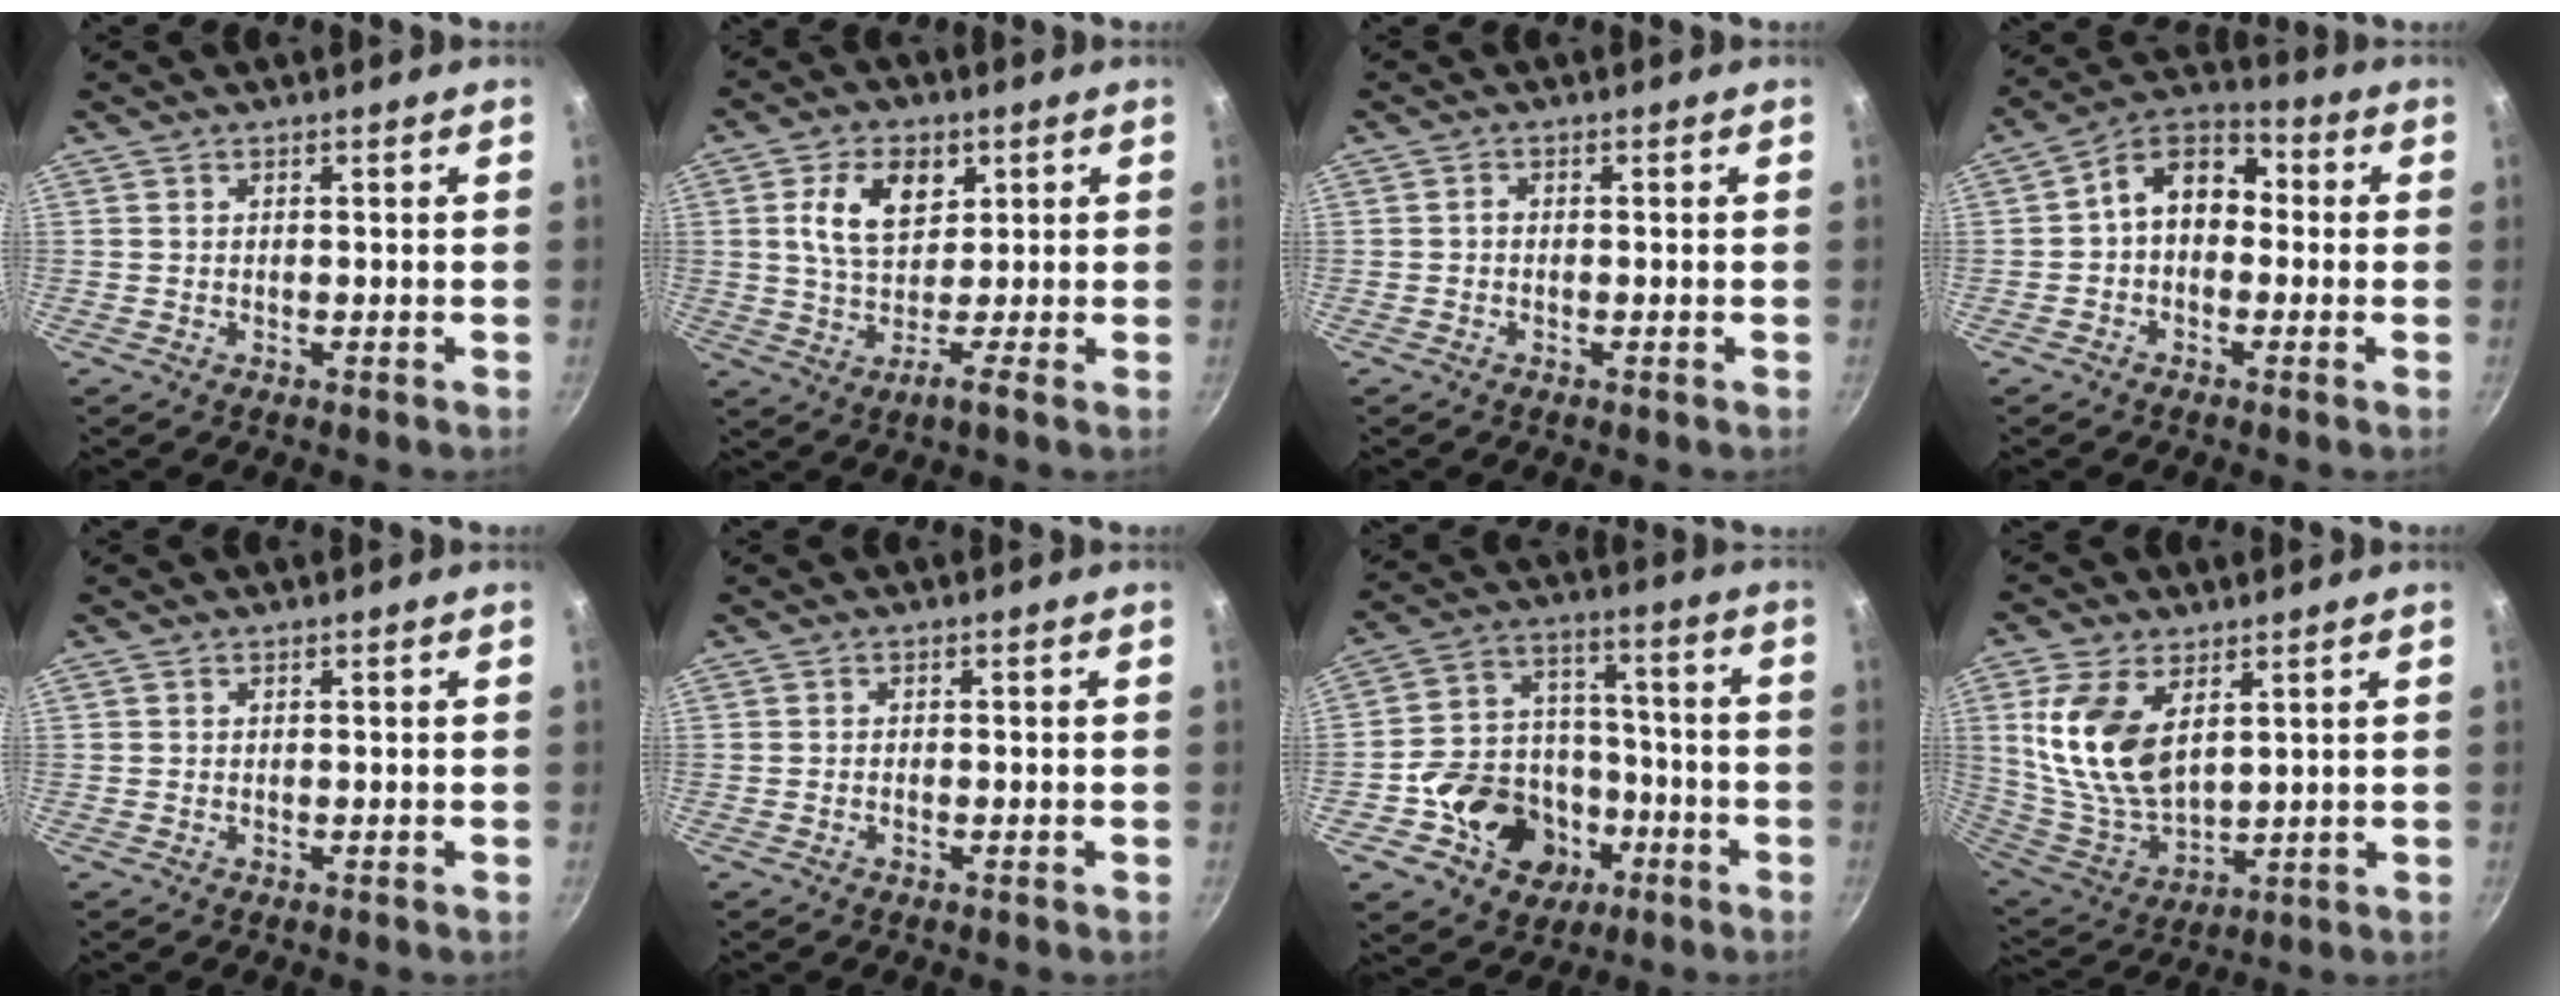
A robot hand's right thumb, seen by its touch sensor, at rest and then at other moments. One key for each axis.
{"total": 9.0, "fx": 2.3, "fy": 5.5, "fz": 6.7, "tx": -0.101, "ty": 0.005, "tz": 0.027}
{"total": 0.7, "fx": -0.2, "fy": 0.5, "fz": 0.5, "tx": -0.008, "ty": 0.005, "tz": -0.006}
{"total": 10.4, "fx": 0.1, "fy": 7.7, "fz": 7.0, "tx": -0.077, "ty": 0.038, "tz": -0.025}
{"total": 0.0}
{"total": 0.7, "fx": -0.4, "fy": 0.2, "fz": 0.5, "tx": -0.012, "ty": 0.004, "tz": -0.010}
{"total": 17.0, "fx": -6.4, "fy": 14.0, "fz": 7.3, "tx": -0.088, "ty": 0.057, "tz": -0.097}
{"total": 15.6, "fx": 4.8, "fy": 8.9, "fz": 11.9, "tx": -0.223, "ty": -0.033, "tz": 0.107}